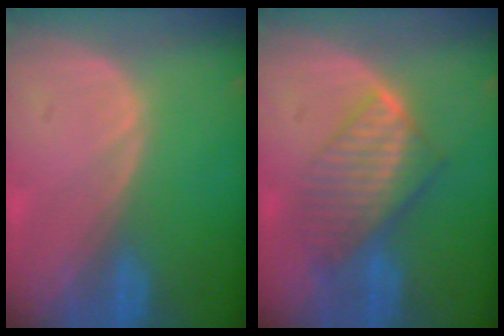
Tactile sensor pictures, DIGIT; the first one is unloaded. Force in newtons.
{"total": 7.7, "press": 6.9, "slide": 3.5}